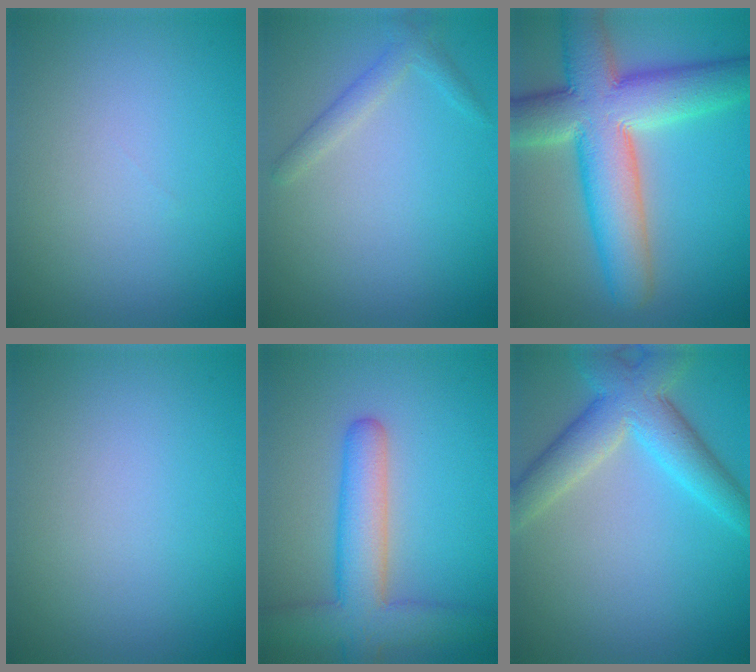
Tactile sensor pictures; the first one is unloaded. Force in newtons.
{"total": 1.7, "press": 1.7, "slide": 0.0}
{"total": 11.5, "press": 11.5, "slide": 0.7}
{"total": 0.0}
{"total": 6.6, "press": 6.5, "slide": 0.5}
{"total": 6.0, "press": 6.0, "slide": 0.3}